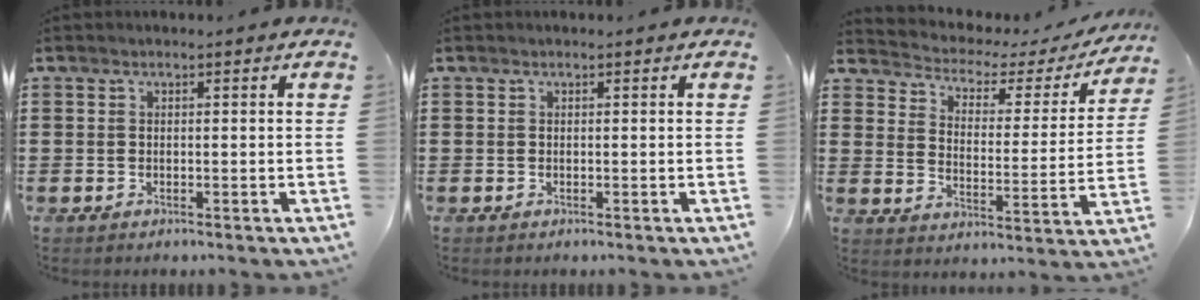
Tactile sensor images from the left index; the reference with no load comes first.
{"total": 0.0}
{"total": 2.8, "force": [2.3, 1.4, 0.8], "torque": [-0.037, -0.021, 0.029]}